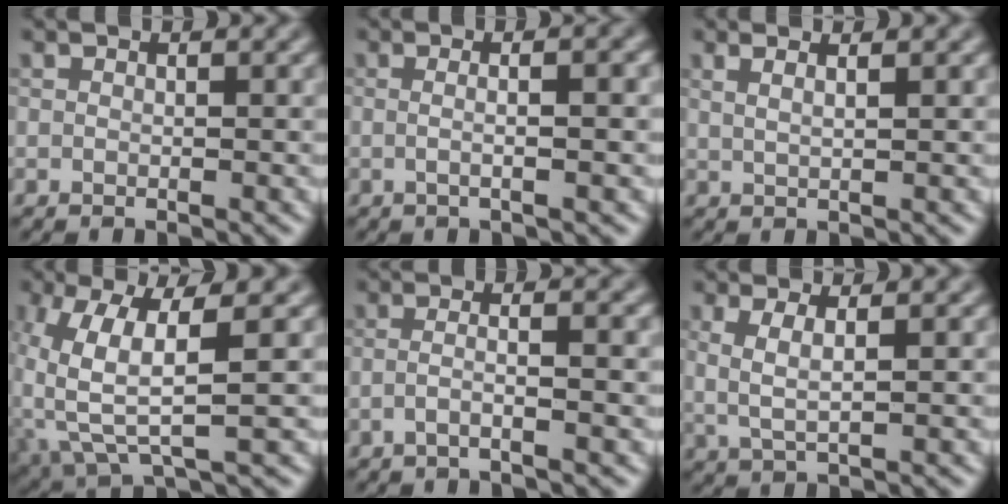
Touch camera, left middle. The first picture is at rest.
{"total": 4.6, "force": [0.0, 1.7, 4.3], "torque": [-0.035, 0.013, -0.023]}
{"total": 2.7, "force": [1.4, 1.2, 1.9], "torque": [-0.003, 0.015, -0.007]}
{"total": 6.9, "force": [0.1, 2.0, 6.6], "torque": [-0.151, 0.000, 0.009]}
{"total": 3.1, "force": [-1.3, 0.6, 2.7], "torque": [-0.039, 0.009, -0.028]}
{"total": 2.1, "force": [0.1, 0.5, 2.0], "torque": [-0.047, 0.001, 0.013]}